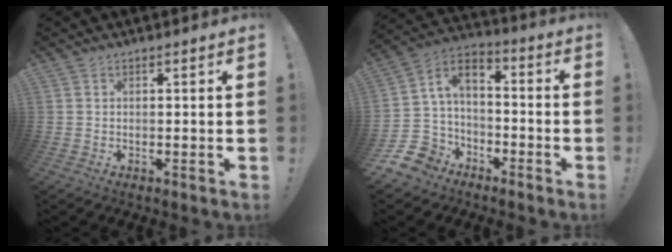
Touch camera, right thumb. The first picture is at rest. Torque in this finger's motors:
{"motor_torque": [0.35, -0.01, -0.13, 0.23, 0.06]}